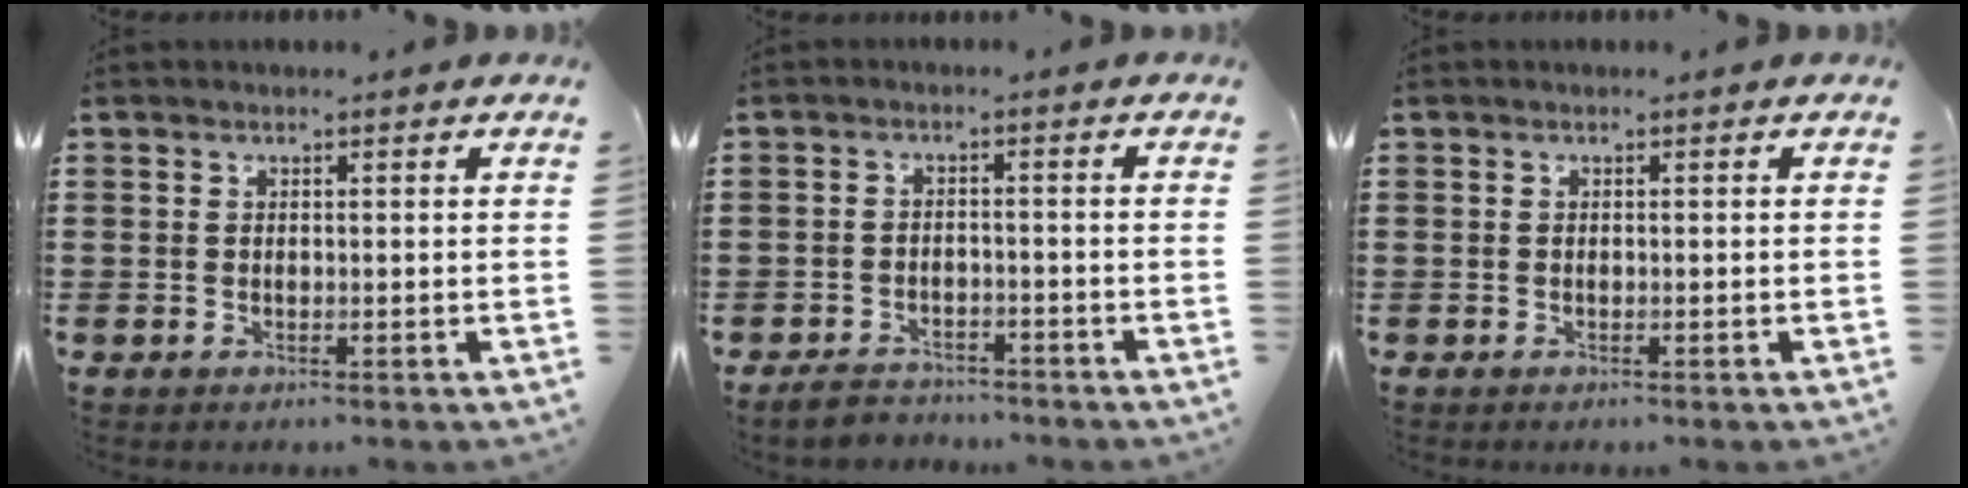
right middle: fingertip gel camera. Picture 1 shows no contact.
{"total": 2.8, "force": [-2.7, 0.7, 0.2], "torque": [-0.010, 0.005, -0.057]}
{"total": 0.0}